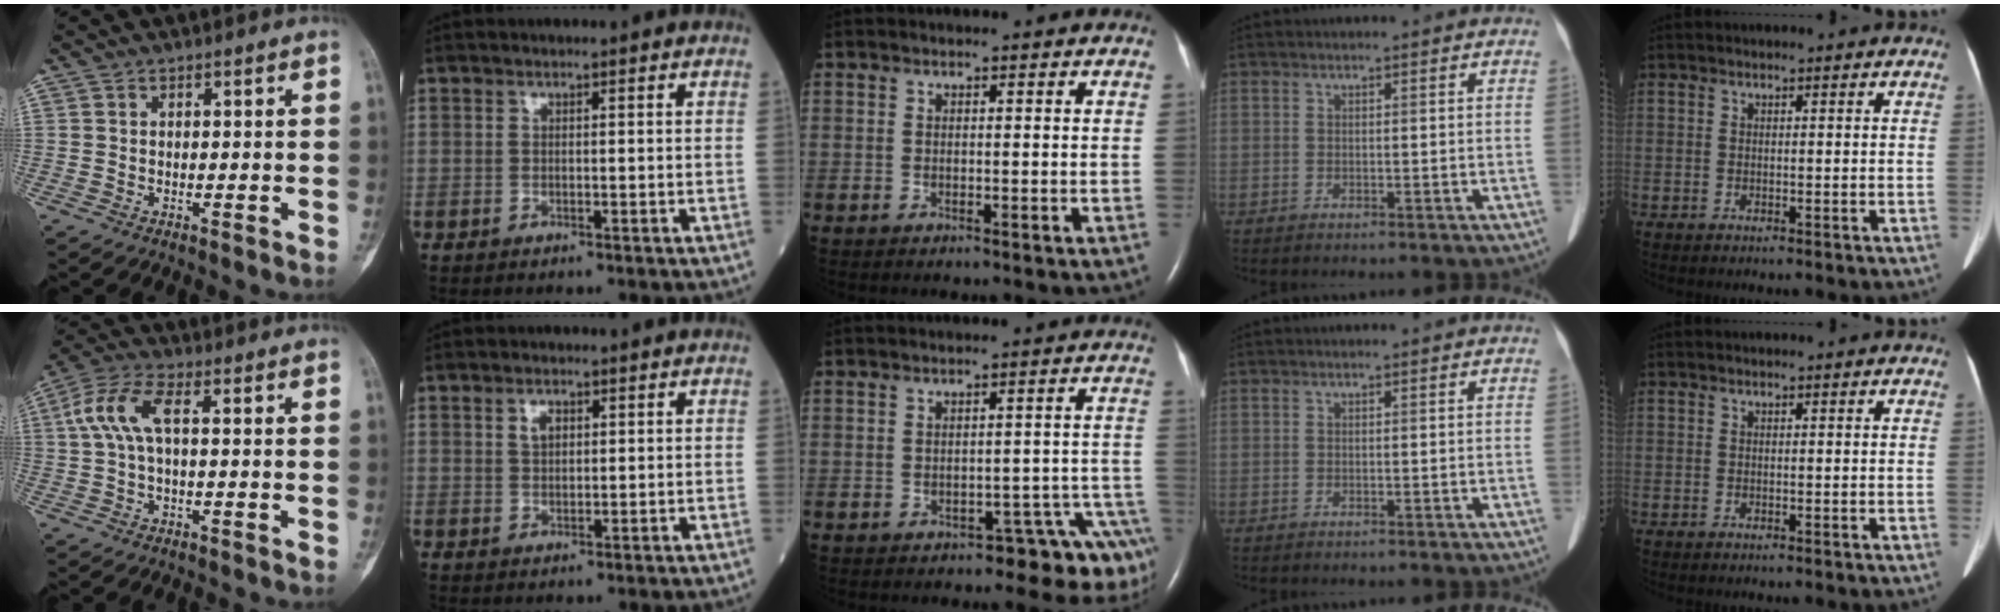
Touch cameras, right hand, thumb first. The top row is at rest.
{"thumb": {"total": 7.5, "force": [1.0, 3.0, 6.8], "torque": [-0.163, 0.028, 0.016]}, "index": {"total": 2.2, "force": [0.9, 1.3, 1.5], "torque": [-0.028, 0.004, 0.017]}, "middle": {"total": 7.6, "force": [-6.2, 2.9, 3.3], "torque": [-0.007, 0.027, -0.069]}}